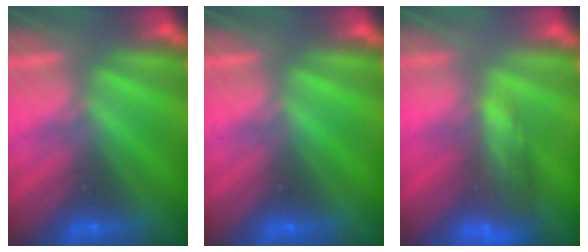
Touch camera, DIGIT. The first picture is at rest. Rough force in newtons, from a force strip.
{"total": 0.0}
{"total": 8.5}